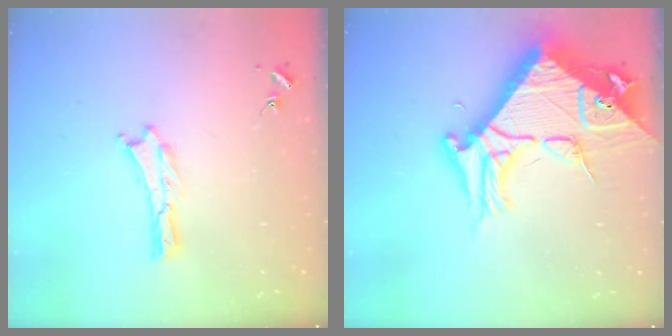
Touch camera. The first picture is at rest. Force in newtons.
{"total": 13.0, "press": 12.9, "slide": 1.4}